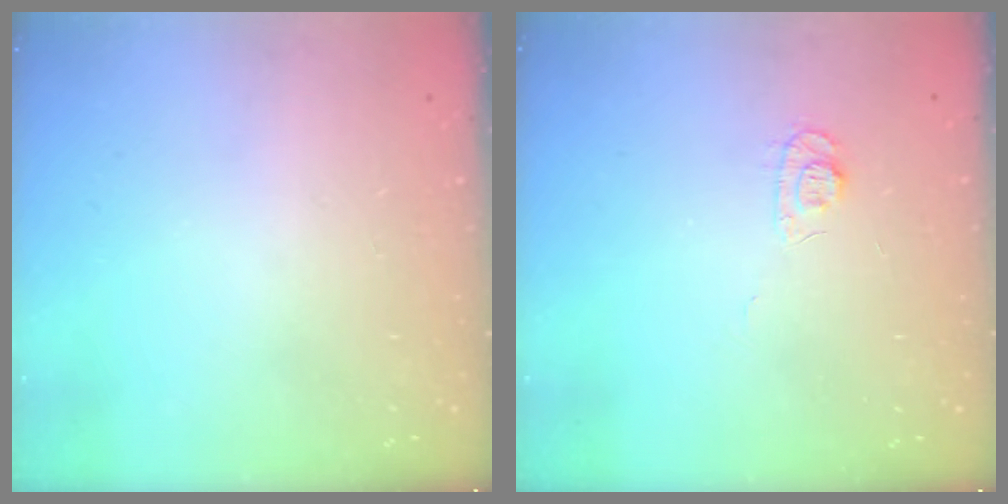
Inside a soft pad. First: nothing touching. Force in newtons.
{"total": 5.8, "press": 5.8, "slide": 0.7}